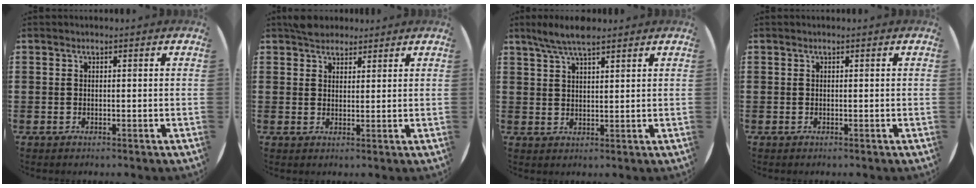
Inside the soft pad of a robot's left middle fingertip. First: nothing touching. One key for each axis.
{"total": 2.9, "fx": 2.6, "fy": 1.2, "fz": 0.1, "tx": 0.008, "ty": -0.003, "tz": 0.049}
{"total": 4.9, "fx": 4.1, "fy": 1.0, "fz": 2.6, "tx": -0.059, "ty": -0.003, "tz": 0.072}
{"total": 0.0}